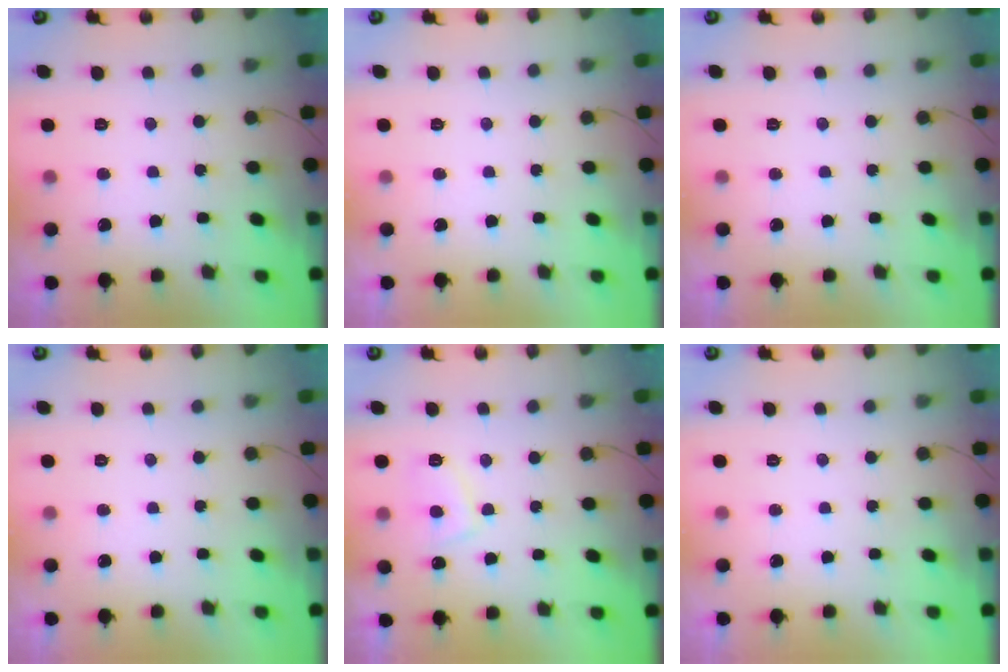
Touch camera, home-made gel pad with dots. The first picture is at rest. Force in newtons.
{"total": 0.0}
{"total": 0.0}
{"total": 0.0}
{"total": 5.4, "press": 5.4, "slide": 0.9}
{"total": 0.0}